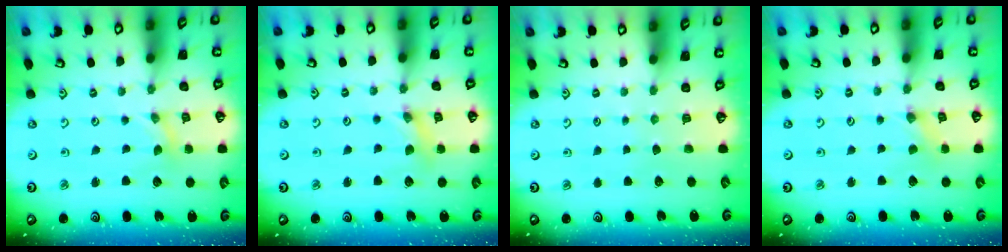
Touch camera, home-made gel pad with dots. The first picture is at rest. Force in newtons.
{"total": 2.1, "press": 2.1, "slide": 0.3}
{"total": 0.0}
{"total": 0.0}